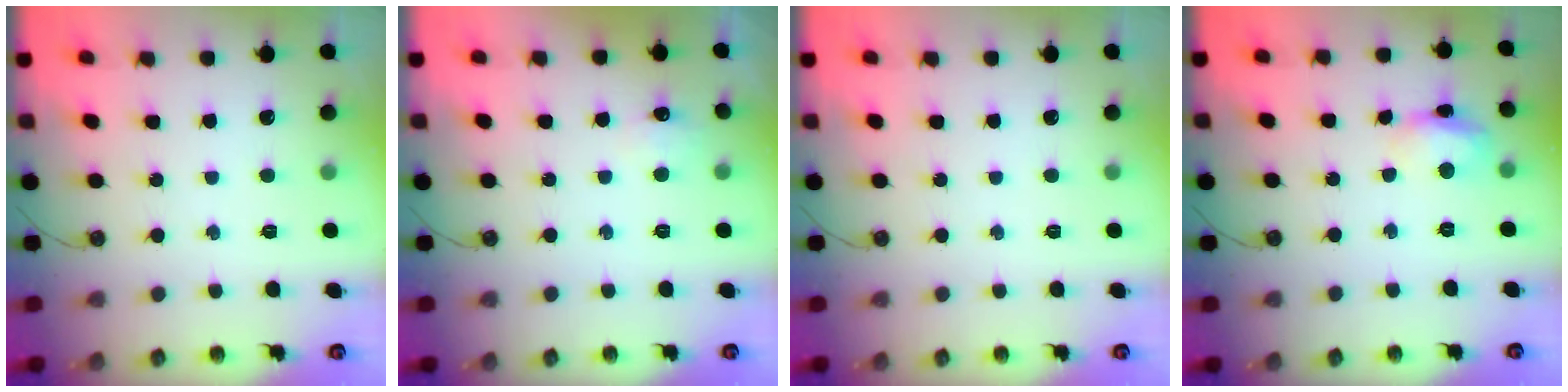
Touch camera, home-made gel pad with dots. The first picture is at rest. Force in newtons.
{"total": 6.3, "press": 6.3, "slide": 0.8}
{"total": 0.0}
{"total": 9.7, "press": 9.7, "slide": 0.7}